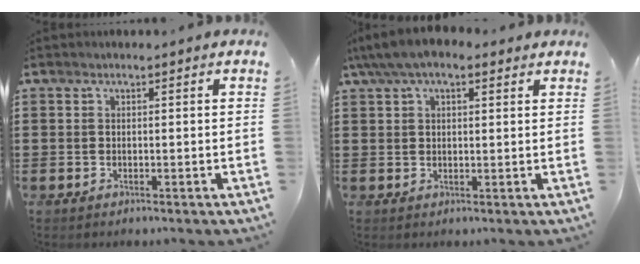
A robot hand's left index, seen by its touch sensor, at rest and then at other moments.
{"total": 5.7, "force": [3.9, 2.3, 3.6], "torque": [-0.080, 0.004, 0.071]}